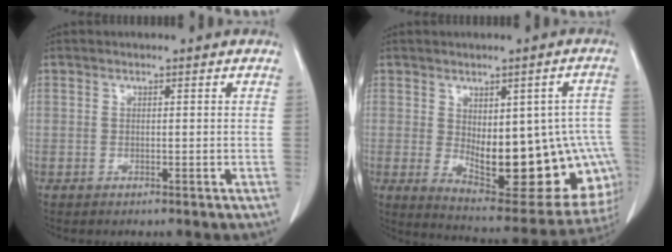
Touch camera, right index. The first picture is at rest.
{"total": 21.4, "force": [-2.8, 8.9, 19.3], "torque": [-0.186, 0.009, -0.009]}